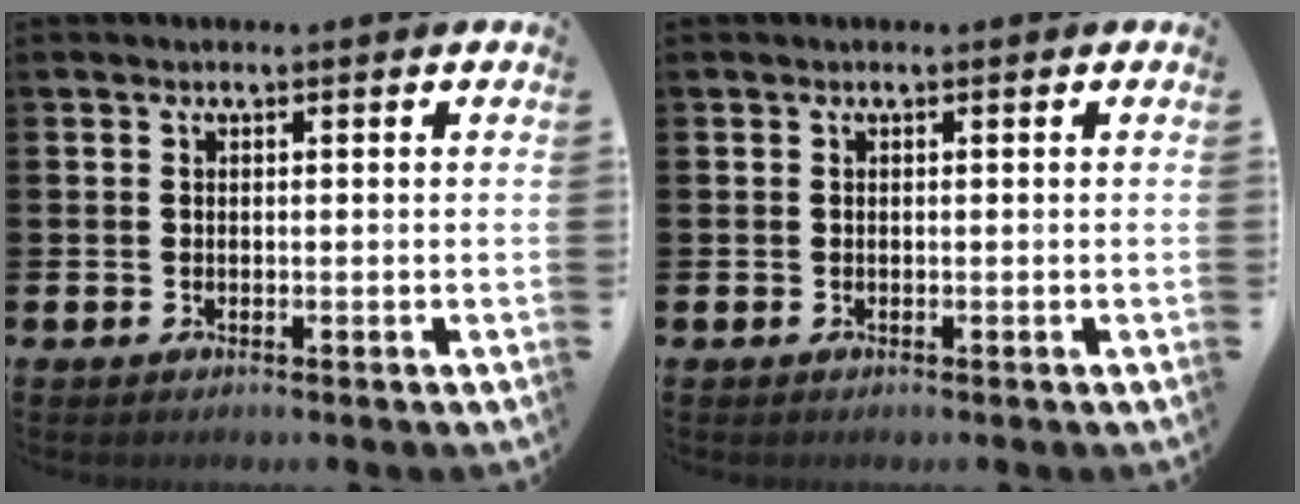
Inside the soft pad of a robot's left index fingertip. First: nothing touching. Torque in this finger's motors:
{"motor_torque": [0.00, 0.00, 0.00, 0.01]}